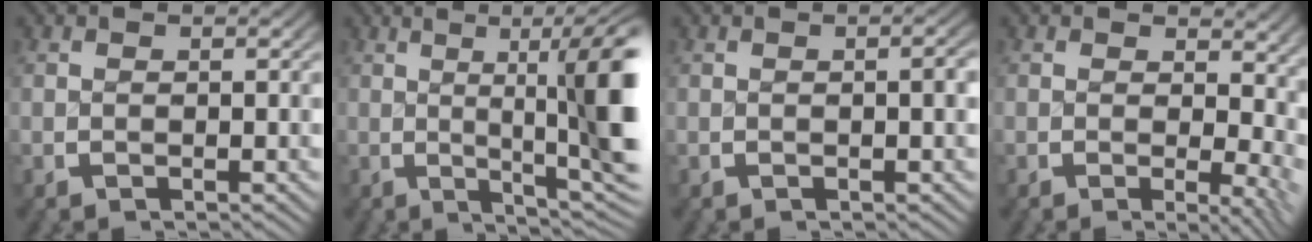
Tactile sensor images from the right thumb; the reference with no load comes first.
{"total": 12.2, "force": [1.7, 4.9, 11.1], "torque": [-0.134, 0.010, 0.013]}
{"total": 1.2, "force": [-0.1, 0.3, 1.2], "torque": [-0.015, 0.001, -0.001]}
{"total": 3.7, "force": [0.2, 2.1, 3.0], "torque": [-0.021, -0.016, 0.001]}